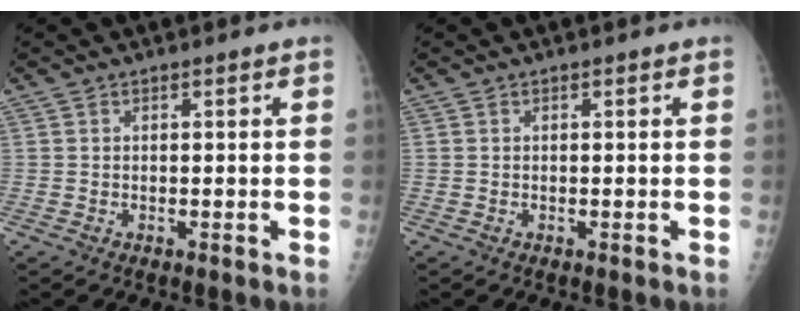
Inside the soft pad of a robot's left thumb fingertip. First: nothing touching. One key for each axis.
{"total": 0.0}